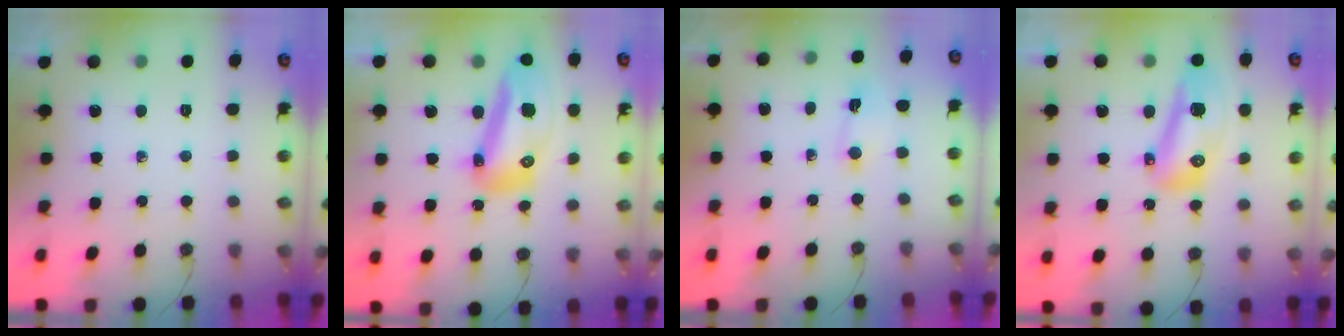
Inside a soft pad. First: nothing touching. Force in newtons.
{"total": 15.9, "press": 15.7, "slide": 1.8}
{"total": 2.2, "press": 2.1, "slide": 0.3}
{"total": 13.5, "press": 13.4, "slide": 1.6}